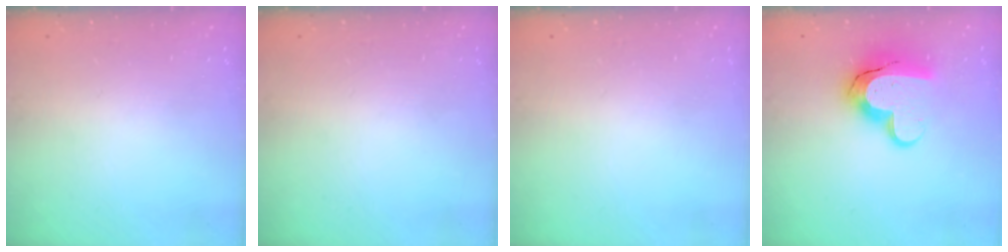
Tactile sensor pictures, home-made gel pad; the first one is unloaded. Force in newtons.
{"total": 0.0}
{"total": 0.0}
{"total": 14.2, "press": 14.1, "slide": 1.0}